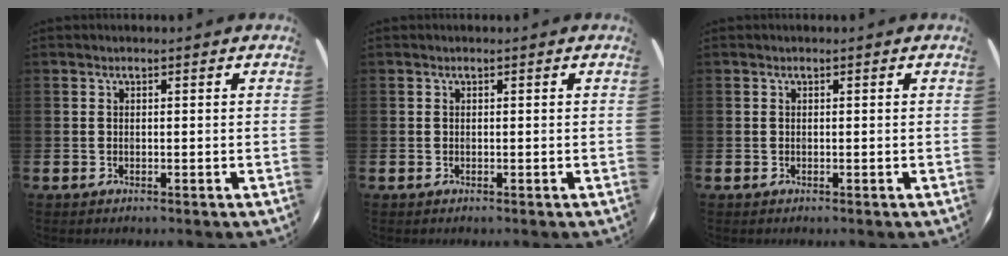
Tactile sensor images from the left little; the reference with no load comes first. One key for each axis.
{"total": 0.0}
{"total": 0.0}